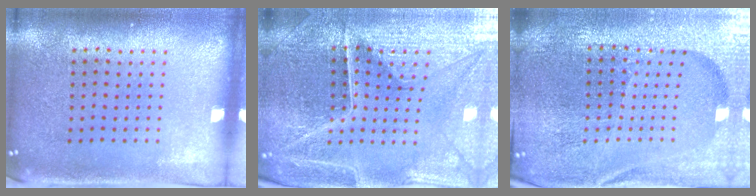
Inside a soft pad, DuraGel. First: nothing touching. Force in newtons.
{"total": 4.4, "press": 4.3, "slide": 0.8}
{"total": 5.2, "press": 4.8, "slide": 2.0}